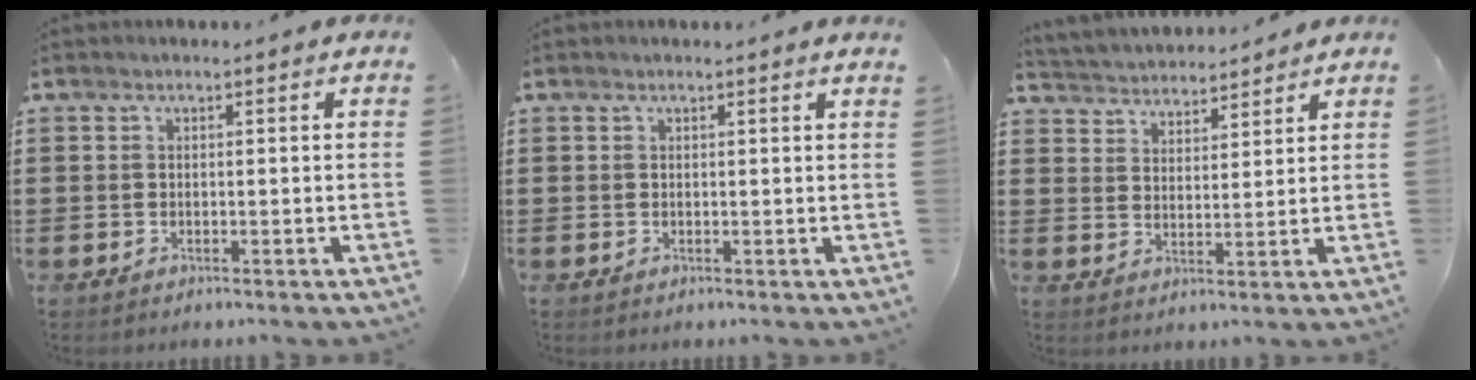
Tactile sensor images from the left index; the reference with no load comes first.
{"total": 0.7, "force": [0.5, -0.2, 0.4], "torque": [-0.008, -0.003, 0.010]}
{"total": 3.7, "force": [3.6, 0.7, -0.5], "torque": [-0.007, -0.016, 0.065]}